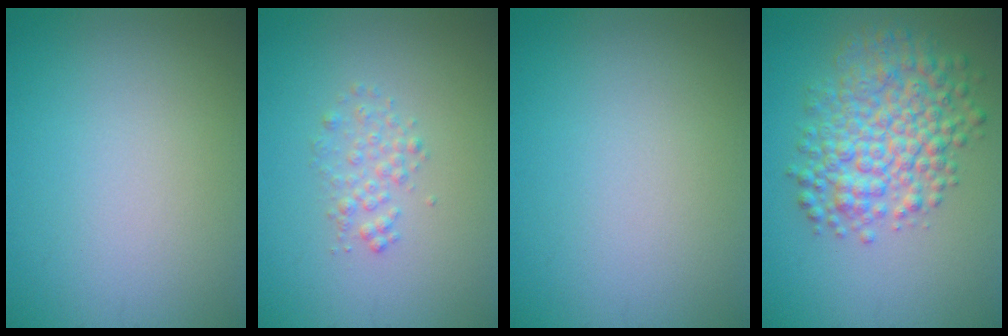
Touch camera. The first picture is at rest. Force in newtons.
{"total": 1.5, "press": 1.5, "slide": 0.0}
{"total": 0.0}
{"total": 7.0, "press": 7.0, "slide": 0.2}